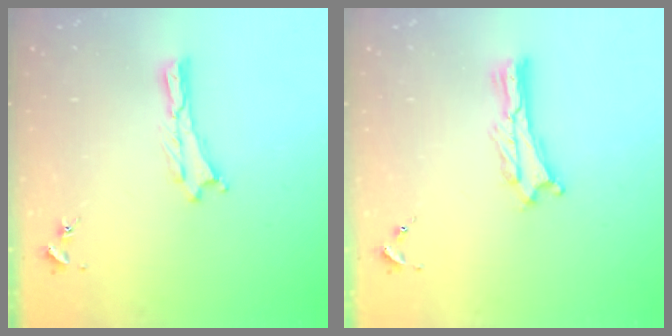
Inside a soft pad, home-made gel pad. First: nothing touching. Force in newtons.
{"total": 0.8, "press": 0.7, "slide": 0.2}